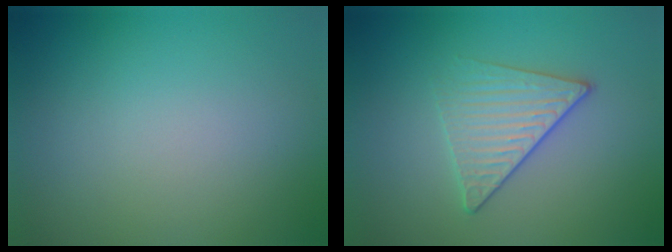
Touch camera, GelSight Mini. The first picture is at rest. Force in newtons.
{"total": 2.7, "press": 2.4, "slide": 1.2}